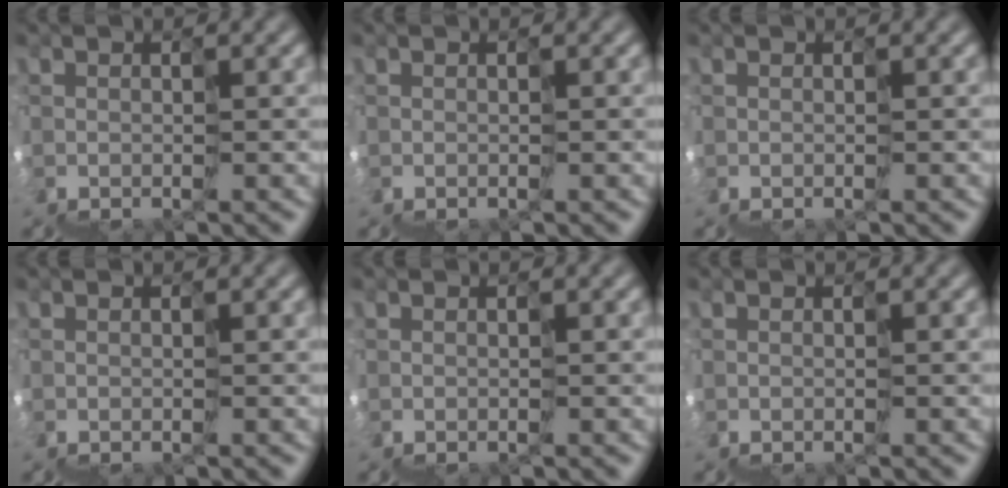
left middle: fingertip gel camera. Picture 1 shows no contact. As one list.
[{"total": 0.0}, {"total": 0.0}, {"total": 0.0}, {"total": 0.0}, {"total": 0.0}]